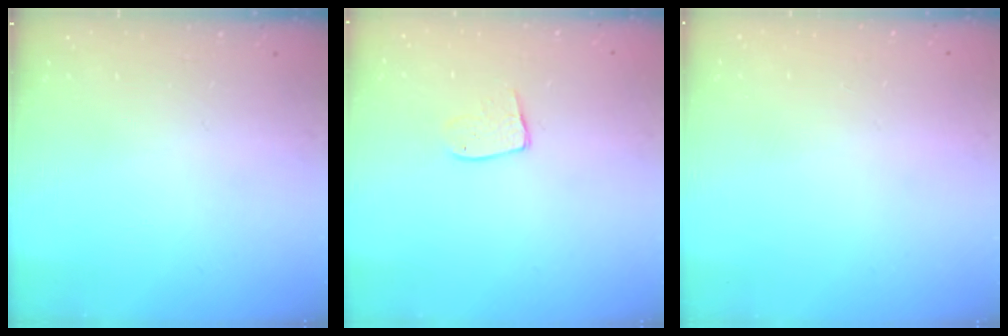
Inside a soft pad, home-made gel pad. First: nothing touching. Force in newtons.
{"total": 7.9, "press": 7.9, "slide": 0.4}
{"total": 0.5, "press": 0.5, "slide": 0.1}